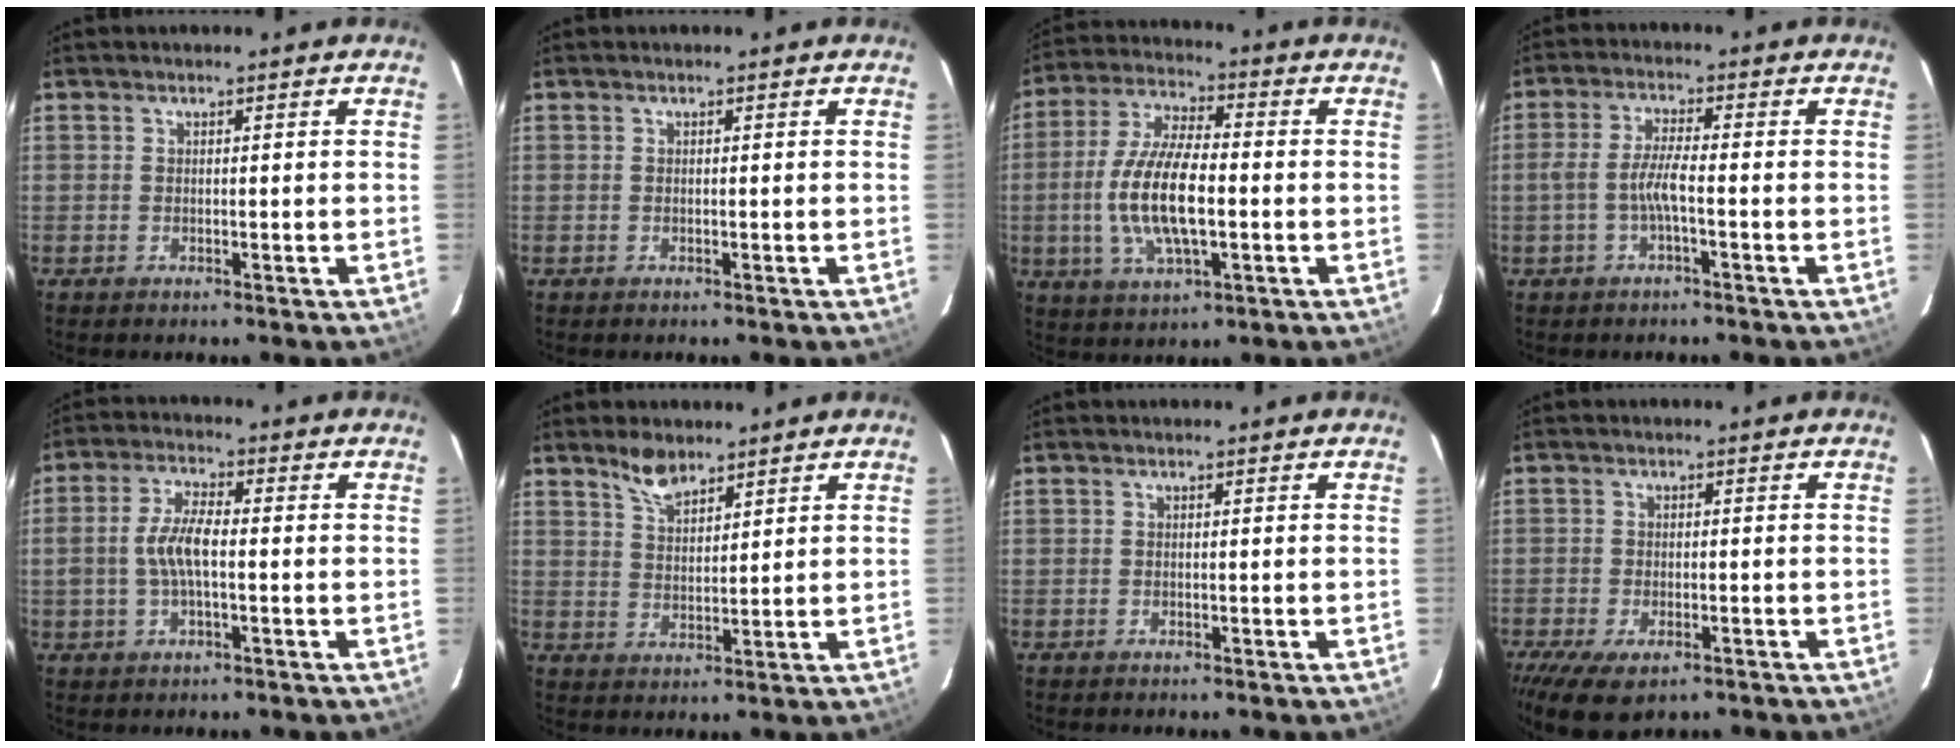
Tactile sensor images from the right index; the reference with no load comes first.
{"total": 0.0}
{"total": 14.0, "force": [-2.1, 5.2, 12.9], "torque": [-0.267, -0.002, -0.037]}
{"total": 4.6, "force": [-1.5, 0.2, 4.3], "torque": [-0.095, 0.005, -0.029]}
{"total": 6.6, "force": [-0.7, 2.5, 6.0], "torque": [-0.122, 0.009, -0.012]}
{"total": 5.2, "force": [4.2, 1.9, 2.3], "torque": [-0.038, 0.000, 0.081]}
{"total": 0.0}
{"total": 8.1, "force": [-5.0, 3.9, 5.0], "torque": [-0.117, -0.034, -0.083]}